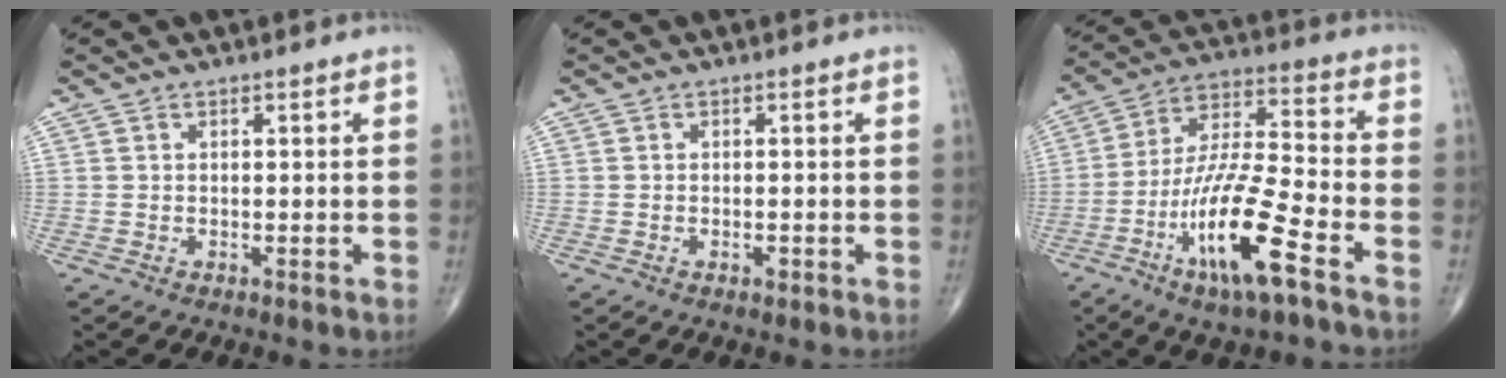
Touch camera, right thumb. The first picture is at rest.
{"total": 1.0, "force": [-0.5, 0.4, 0.8], "torque": [-0.014, 0.002, -0.008]}
{"total": 16.8, "force": [-8.2, 2.9, 14.4], "torque": [-0.291, 0.036, -0.149]}